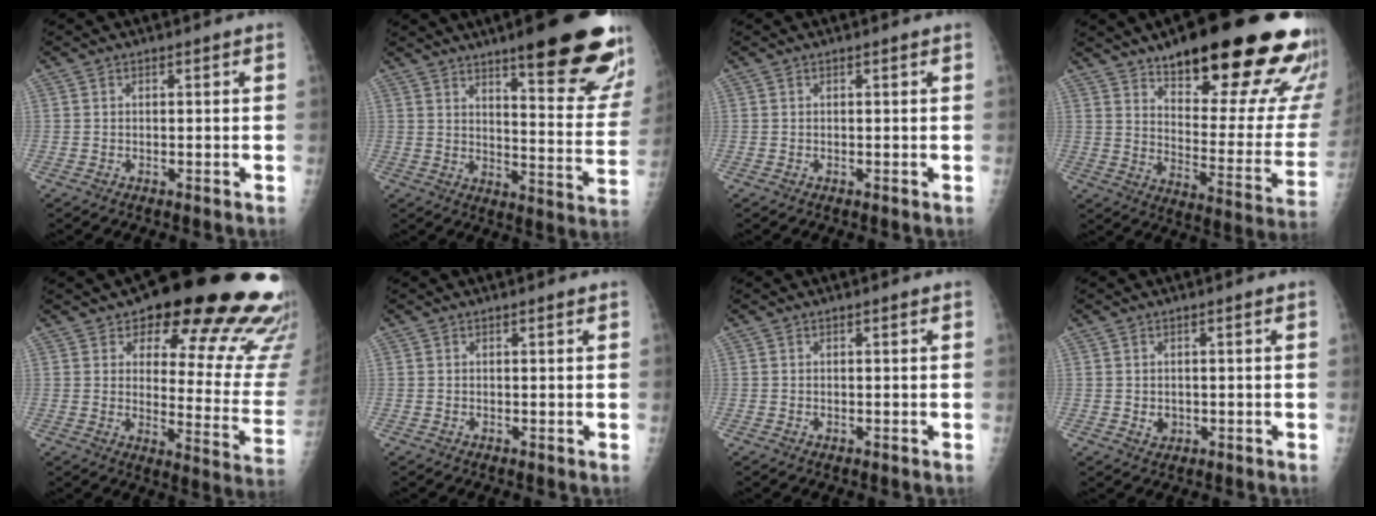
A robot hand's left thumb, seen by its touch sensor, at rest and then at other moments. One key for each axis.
{"total": 24.2, "fx": 15.5, "fy": 4.8, "fz": 17.9, "tx": -0.202, "ty": -0.079, "tz": 0.207}
{"total": 0.0}
{"total": 29.4, "fx": 19.0, "fy": 8.1, "fz": 20.9, "tx": -0.224, "ty": -0.077, "tz": 0.265}
{"total": 24.4, "fx": 16.7, "fy": 9.2, "fz": 15.3, "tx": -0.141, "ty": -0.091, "tz": 0.204}
{"total": 0.8, "fx": 0.6, "fy": 0.1, "fz": 0.5, "tx": -0.004, "ty": 0.000, "tz": 0.008}
{"total": 0.5, "fx": 0.3, "fy": 0.1, "fz": 0.4, "tx": -0.007, "ty": 0.003, "tz": 0.005}
{"total": 1.8, "fx": 0.0, "fy": 1.4, "fz": 1.0, "tx": -0.009, "ty": -0.001, "tz": 0.007}